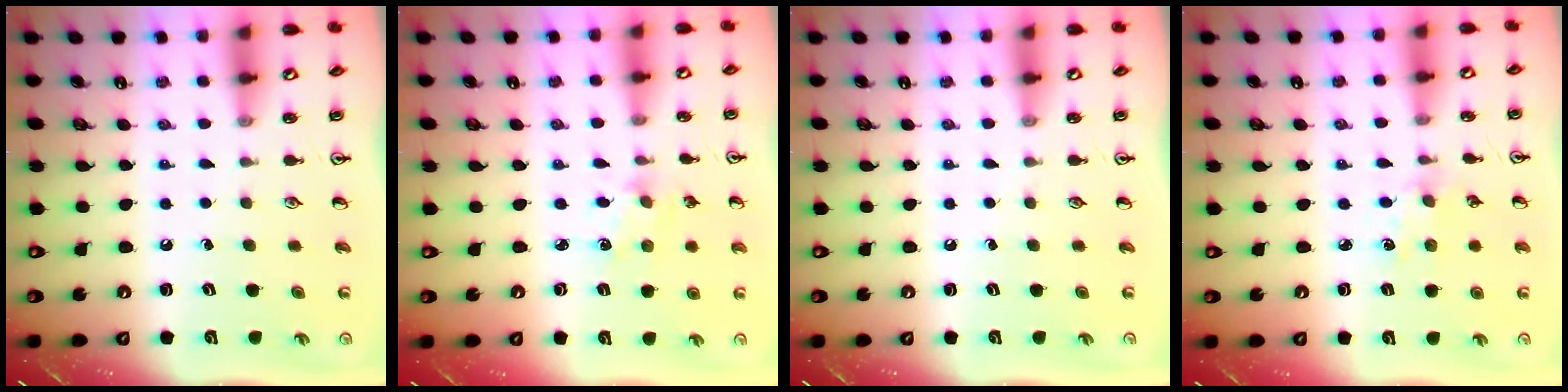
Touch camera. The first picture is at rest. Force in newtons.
{"total": 1.8, "press": 1.7, "slide": 0.5}
{"total": 0.0}
{"total": 2.9, "press": 2.9, "slide": 0.4}